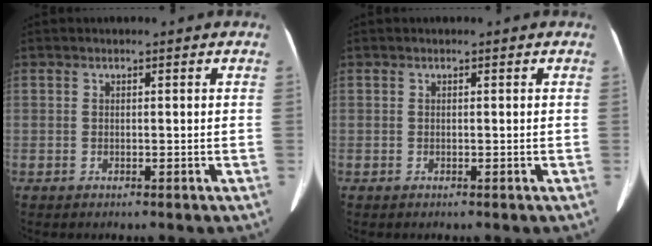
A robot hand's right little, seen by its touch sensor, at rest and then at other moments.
{"total": 0.0}